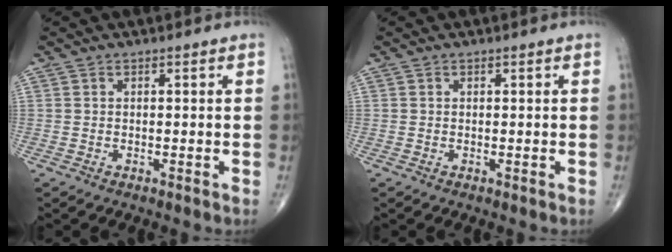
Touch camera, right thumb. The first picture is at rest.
{"total": 0.0}